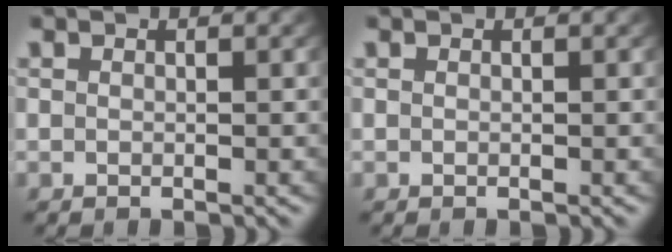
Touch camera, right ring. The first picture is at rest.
{"total": 0.0}